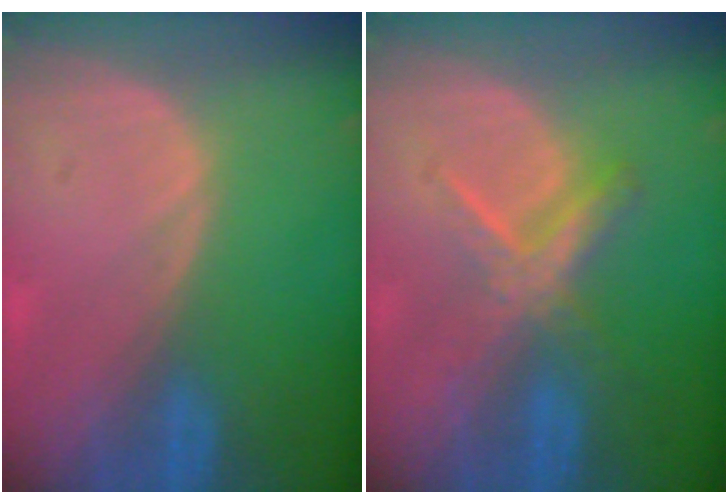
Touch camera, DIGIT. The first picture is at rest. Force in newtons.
{"total": 5.5, "press": 5.3, "slide": 1.7}